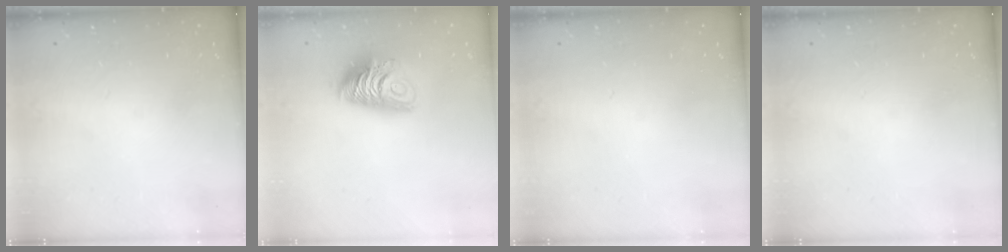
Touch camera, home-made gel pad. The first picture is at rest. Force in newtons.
{"total": 10.4, "press": 10.4, "slide": 0.9}
{"total": 0.0}
{"total": 0.0}